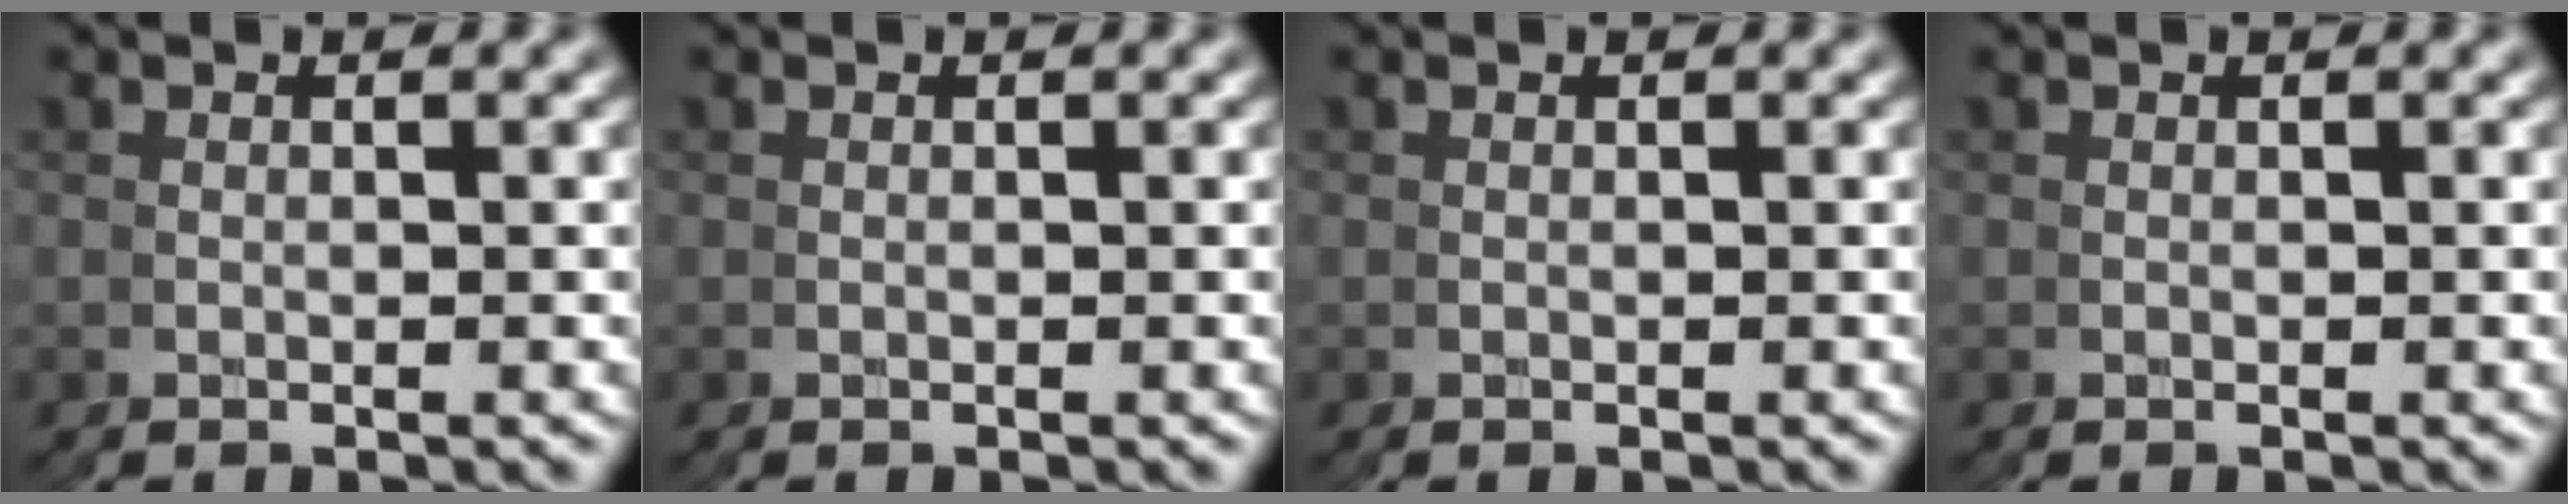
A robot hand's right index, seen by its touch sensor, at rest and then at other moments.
{"total": 0.0}
{"total": 0.0}
{"total": 0.0}